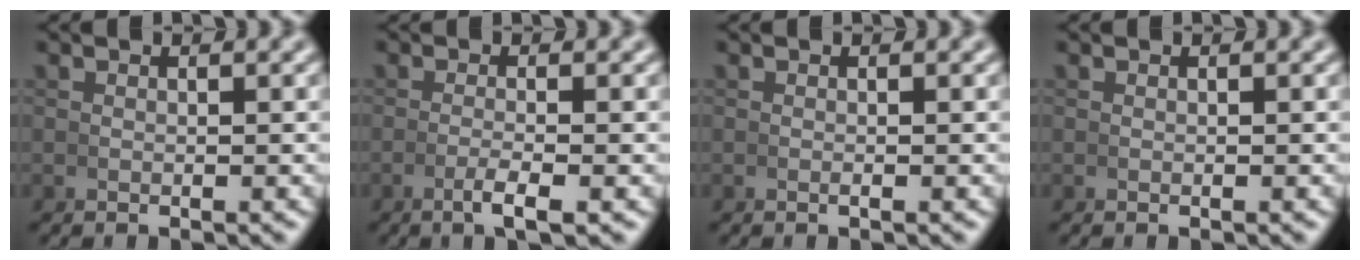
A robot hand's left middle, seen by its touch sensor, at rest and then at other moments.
{"total": 2.2, "force": [-1.2, 0.2, 1.8], "torque": [-0.045, -0.006, -0.021]}
{"total": 0.0}
{"total": 0.0}